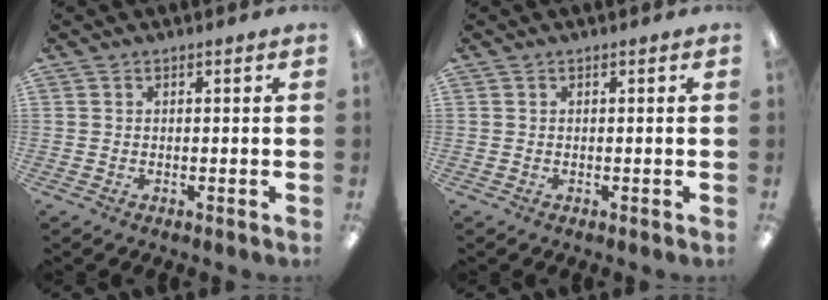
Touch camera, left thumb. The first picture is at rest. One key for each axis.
{"total": 0.0}